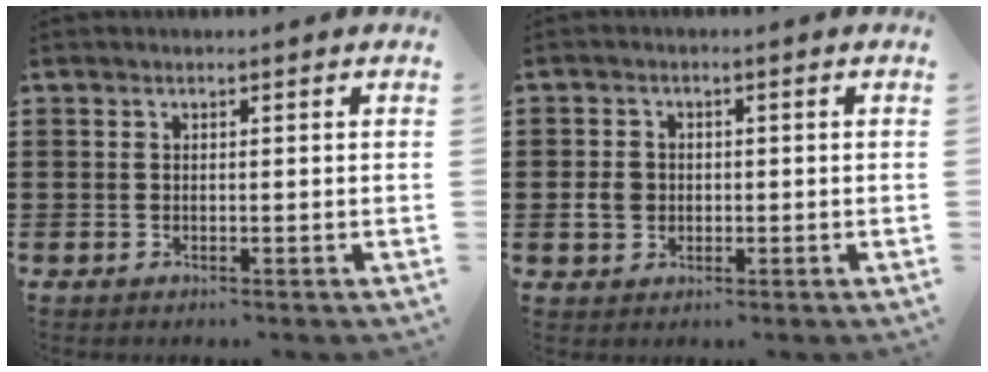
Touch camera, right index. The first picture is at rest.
{"total": 3.2, "force": [-0.4, 2.7, 1.7], "torque": [-0.046, 0.005, -0.011]}